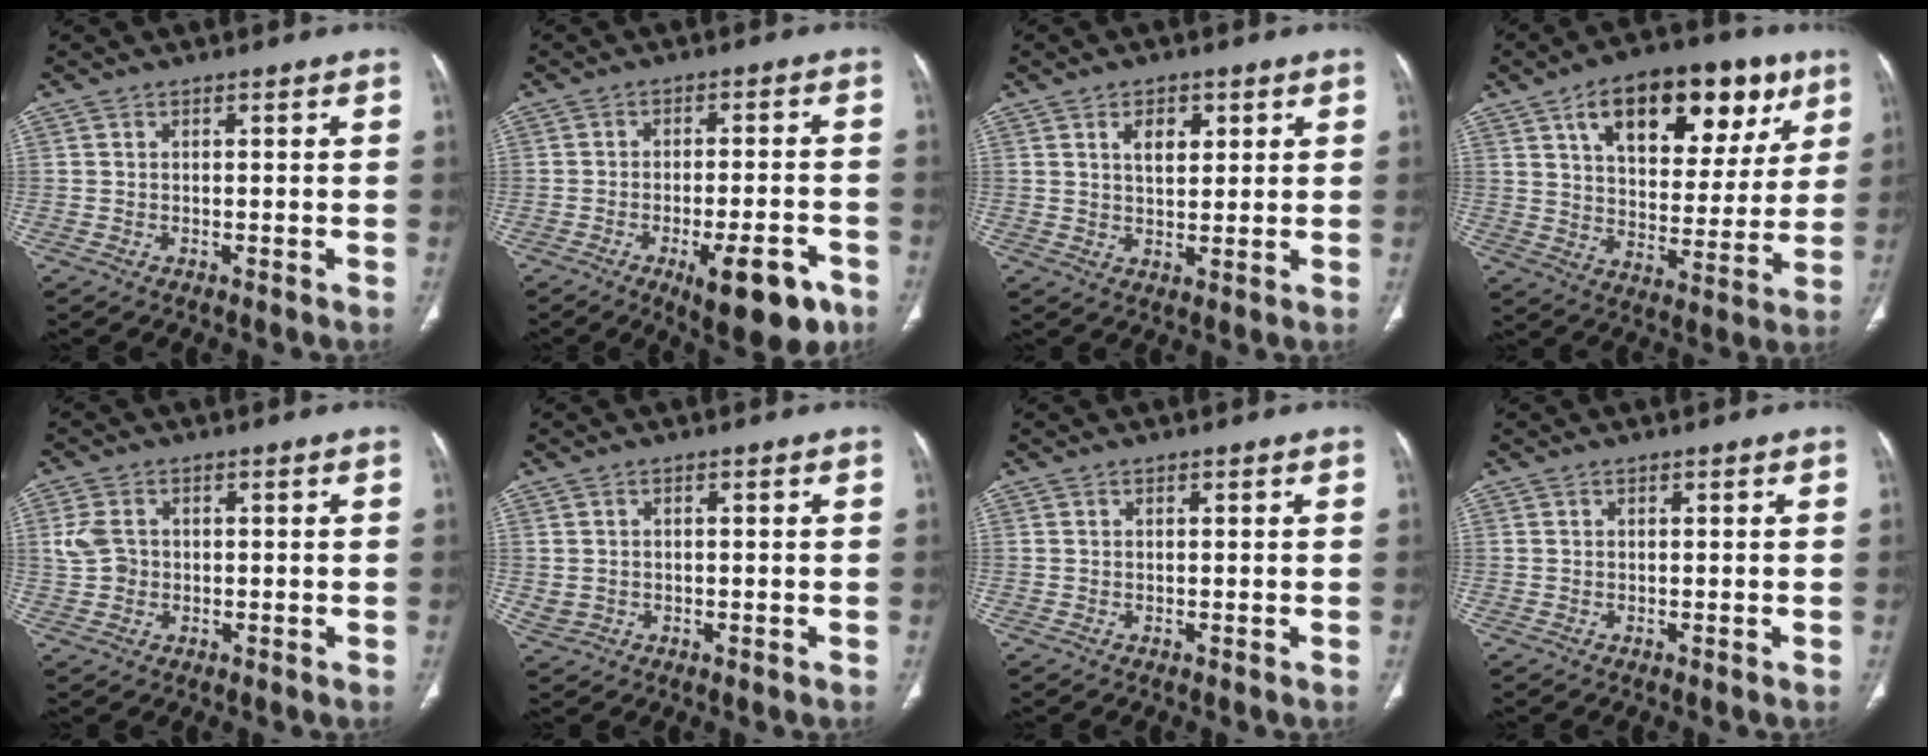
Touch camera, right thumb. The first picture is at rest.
{"total": 12.1, "force": [-6.3, 4.0, 9.6], "torque": [-0.120, 0.024, -0.080]}
{"total": 5.0, "force": [2.0, 2.9, 3.5], "torque": [-0.041, -0.011, 0.035]}
{"total": 23.1, "force": [10.9, 12.5, 16.1], "torque": [-0.192, -0.009, 0.168]}
{"total": 4.2, "force": [0.4, 3.4, 2.5], "torque": [-0.048, 0.007, 0.008]}
{"total": 2.1, "force": [-0.1, 1.9, 0.9], "torque": [-0.017, 0.005, 0.006]}
{"total": 0.0}
{"total": 0.0}